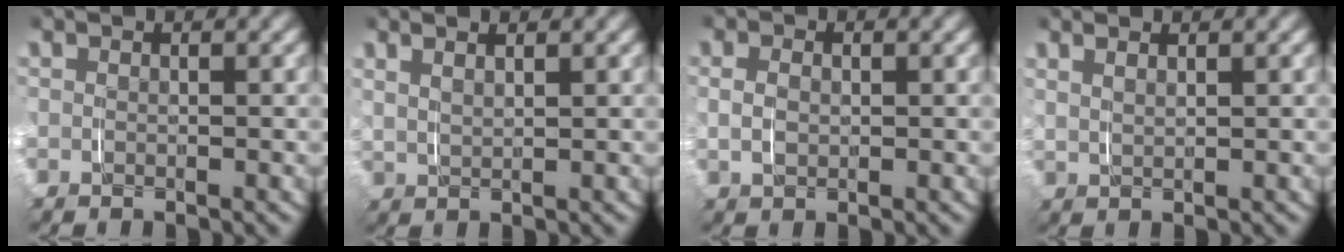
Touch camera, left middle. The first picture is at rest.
{"total": 2.5, "force": [1.9, 0.9, 1.3], "torque": [-0.022, 0.007, 0.035]}
{"total": 2.2, "force": [0.3, 1.5, 1.5], "torque": [-0.033, 0.000, 0.008]}
{"total": 1.9, "force": [1.6, 0.6, 0.9], "torque": [-0.016, 0.004, 0.030]}